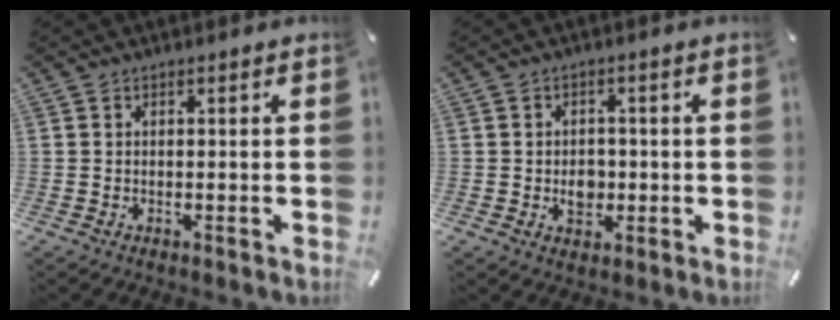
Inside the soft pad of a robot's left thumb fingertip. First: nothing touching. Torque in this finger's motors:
{"motor_torque": [0.11, 1.23, 0.19, 0.12, 0.15]}